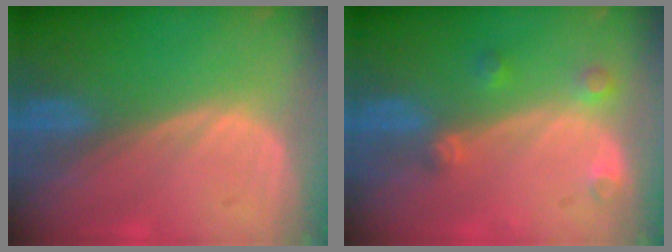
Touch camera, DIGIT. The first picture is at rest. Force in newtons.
{"total": 2.7, "press": 2.7, "slide": 0.3}